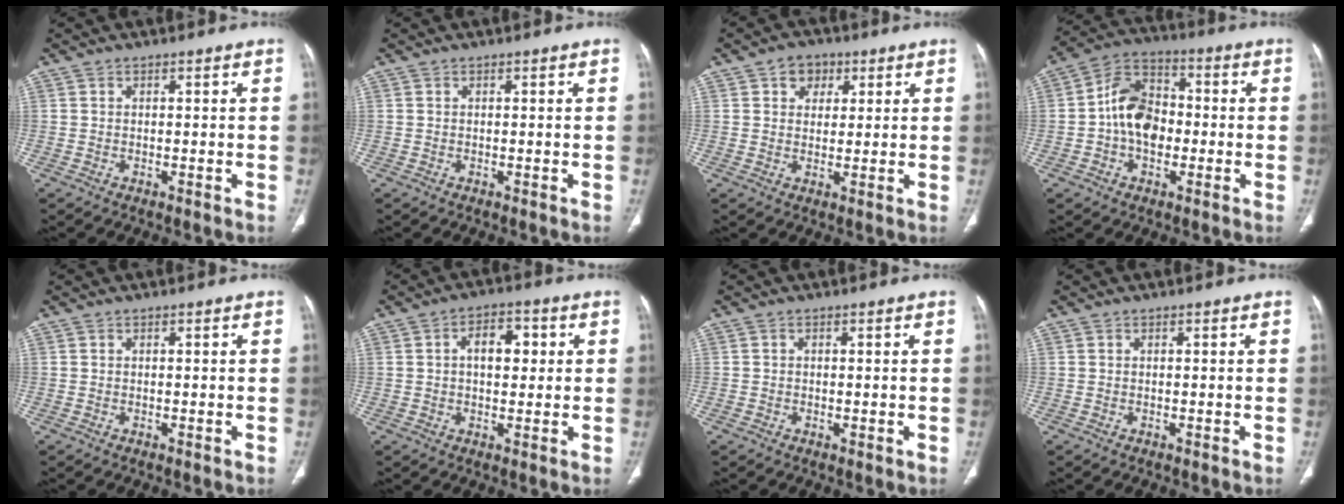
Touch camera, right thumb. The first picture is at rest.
{"total": 0.0}
{"total": 5.2, "force": [2.3, 4.1, 2.1], "torque": [-0.003, -0.004, 0.032]}
{"total": 11.2, "force": [-1.0, 8.1, 7.7], "torque": [-0.112, 0.033, -0.030]}
{"total": 0.0}
{"total": 6.9, "force": [1.3, 4.2, 5.4], "torque": [-0.060, 0.010, 0.017]}
{"total": 0.6, "force": [-0.1, 0.5, 0.4], "torque": [-0.002, 0.000, -0.002]}
{"total": 0.0}